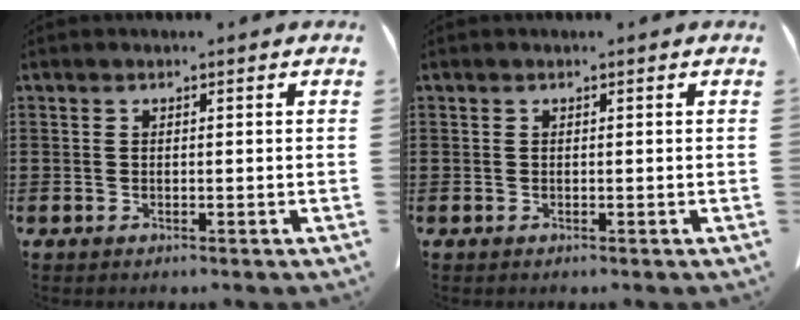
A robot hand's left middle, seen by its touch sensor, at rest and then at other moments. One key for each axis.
{"total": 0.0}